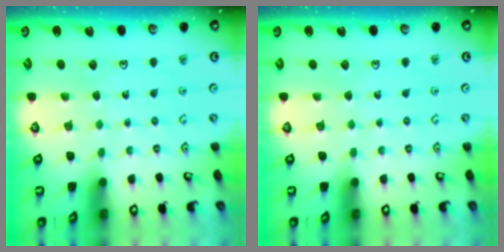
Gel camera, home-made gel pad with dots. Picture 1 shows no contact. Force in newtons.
{"total": 0.0}